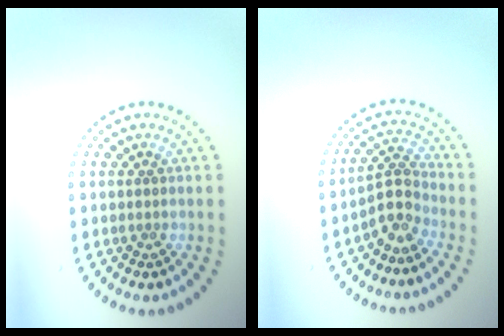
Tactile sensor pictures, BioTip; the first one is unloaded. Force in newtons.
{"total": 2.8, "press": 2.1, "slide": 1.9}